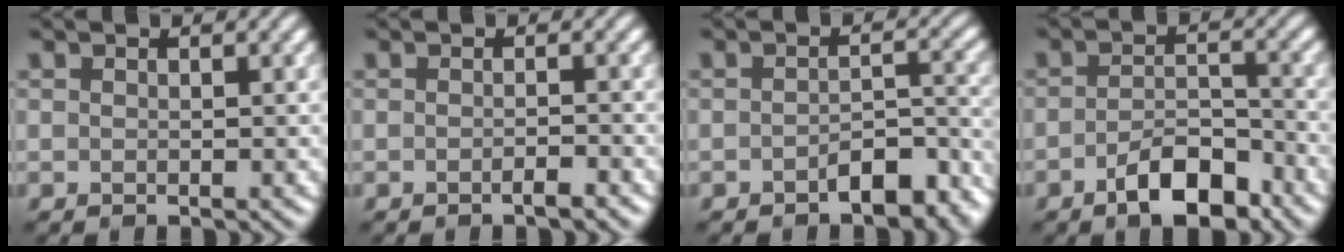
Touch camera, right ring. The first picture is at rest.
{"total": 1.1, "force": [-0.8, 0.2, 0.8], "torque": [-0.014, 0.001, -0.014]}
{"total": 4.6, "force": [-3.0, 2.0, 2.9], "torque": [-0.037, 0.005, -0.046]}
{"total": 5.2, "force": [-3.1, 2.2, 3.6], "torque": [-0.054, 0.006, -0.055]}